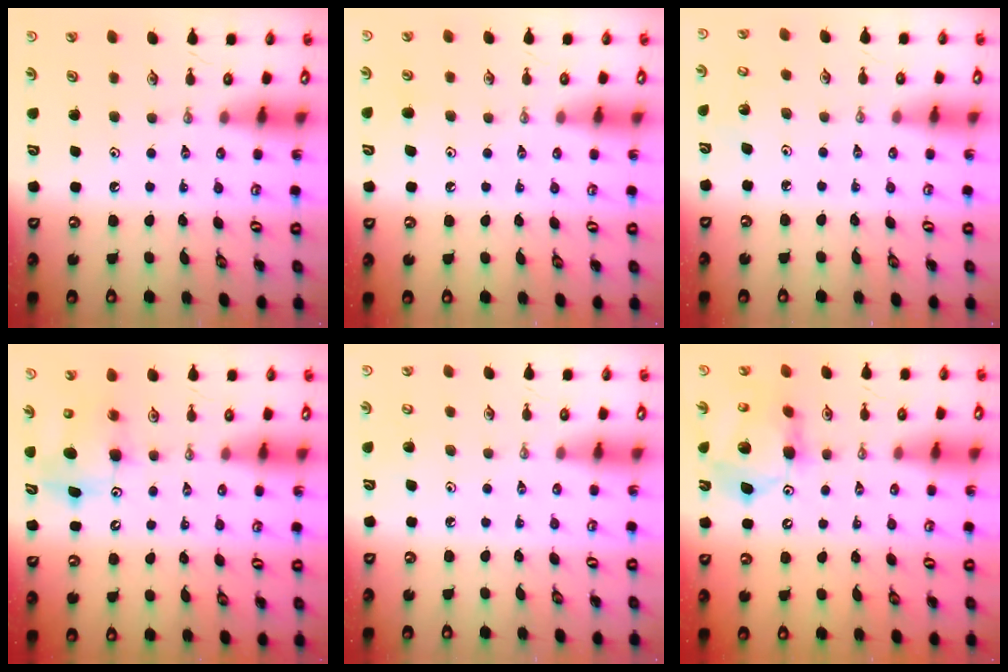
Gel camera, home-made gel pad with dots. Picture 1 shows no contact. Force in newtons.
{"total": 5.5, "press": 5.4, "slide": 1.2}
{"total": 2.7, "press": 2.6, "slide": 1.0}
{"total": 8.0, "press": 7.7, "slide": 2.1}
{"total": 5.9, "press": 5.8, "slide": 1.2}
{"total": 14.4, "press": 14.3, "slide": 1.2}